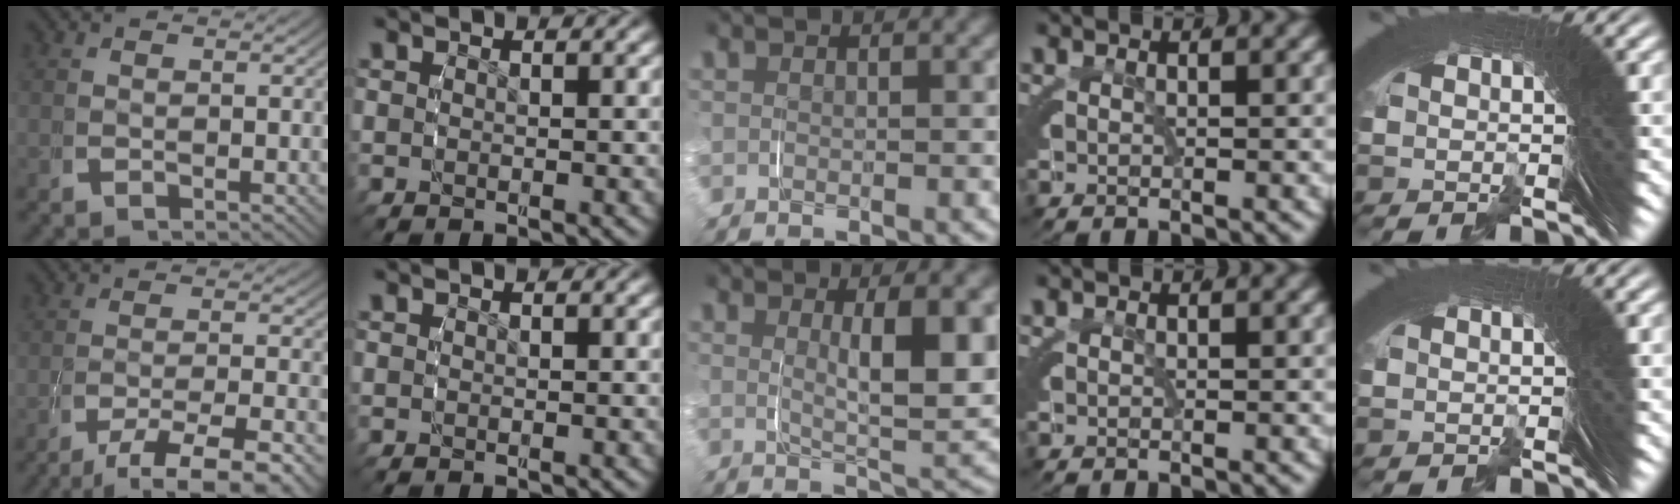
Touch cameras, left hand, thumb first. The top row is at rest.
{"thumb": {"total": 6.6, "force": [-4.0, 2.7, 4.5], "torque": [-0.071, -0.017, -0.052]}, "middle": {"total": 5.4, "force": [1.9, 0.8, 5.0], "torque": [-0.062, 0.006, 0.032]}}